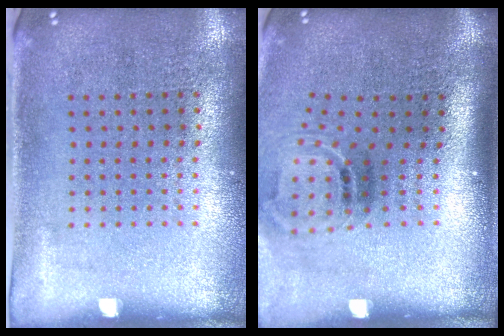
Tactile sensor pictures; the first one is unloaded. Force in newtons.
{"total": 1.7, "press": 1.0, "slide": 1.3}